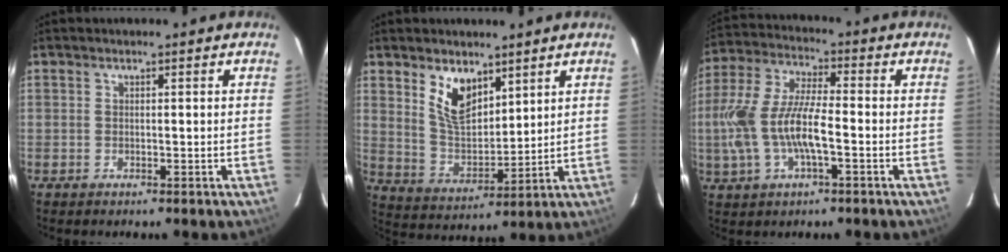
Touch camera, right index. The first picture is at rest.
{"total": 9.5, "force": [5.5, 4.8, 6.0], "torque": [-0.107, 0.003, 0.118]}
{"total": 13.9, "force": [-3.0, 4.8, 12.7], "torque": [-0.274, 0.001, -0.057]}